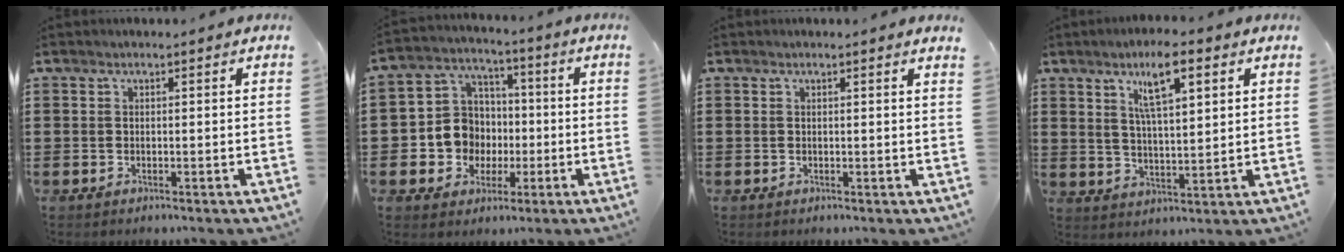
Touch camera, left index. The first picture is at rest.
{"total": 8.6, "force": [-0.7, 8.3, 2.3], "torque": [-0.084, 0.010, -0.006]}
{"total": 0.6, "force": [0.4, -0.2, 0.4], "torque": [-0.009, -0.004, 0.009]}
{"total": 8.6, "force": [4.4, 2.1, 7.0], "torque": [-0.130, 0.003, 0.072]}